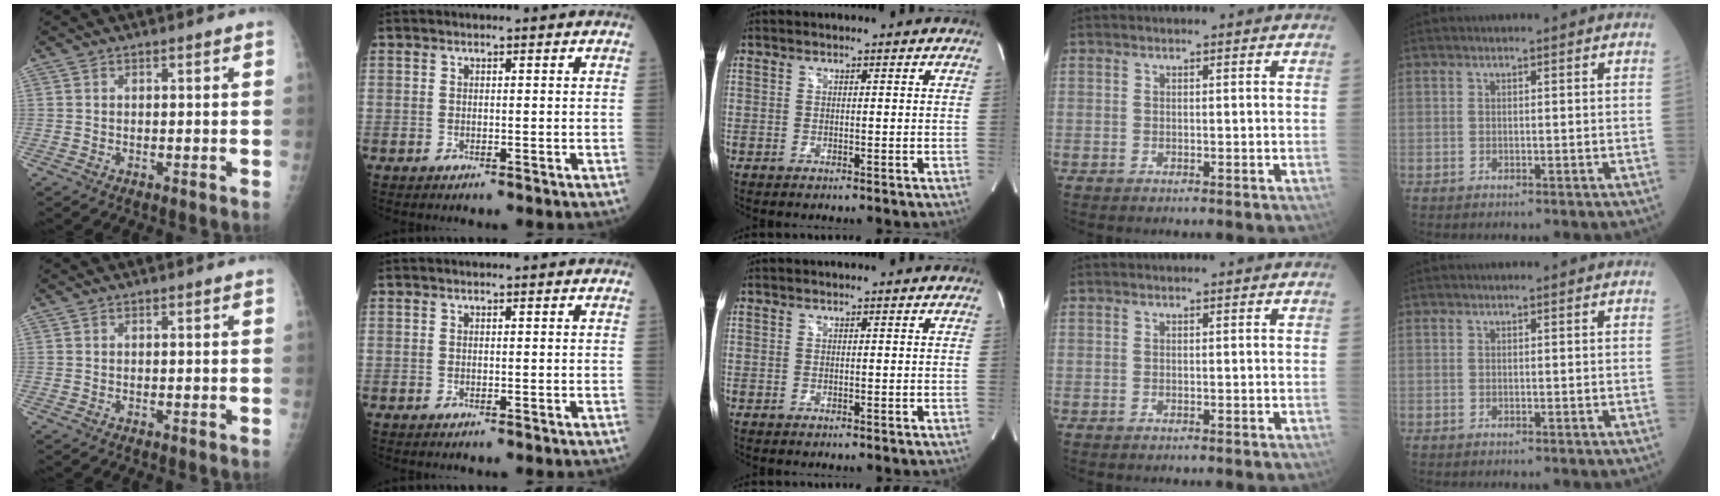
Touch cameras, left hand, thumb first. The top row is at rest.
{}